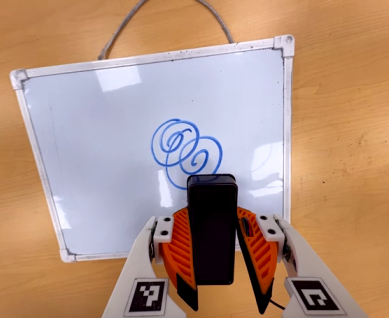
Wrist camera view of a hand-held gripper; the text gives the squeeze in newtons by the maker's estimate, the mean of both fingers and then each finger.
{"total": 6.5, "left": 6.0, "right": 6.9}